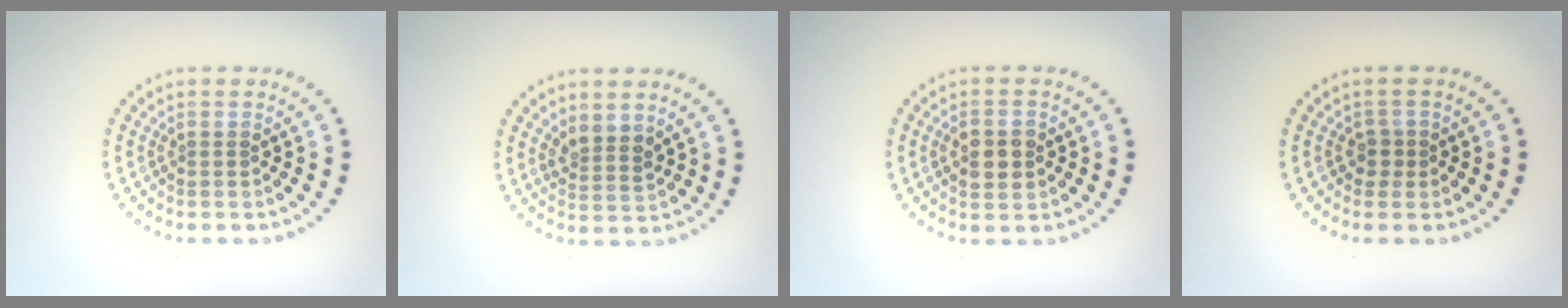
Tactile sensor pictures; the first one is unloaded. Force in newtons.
{"total": 2.2, "press": 1.8, "slide": 1.3}
{"total": 3.0, "press": 3.0, "slide": 0.2}
{"total": 1.3, "press": 1.1, "slide": 0.7}